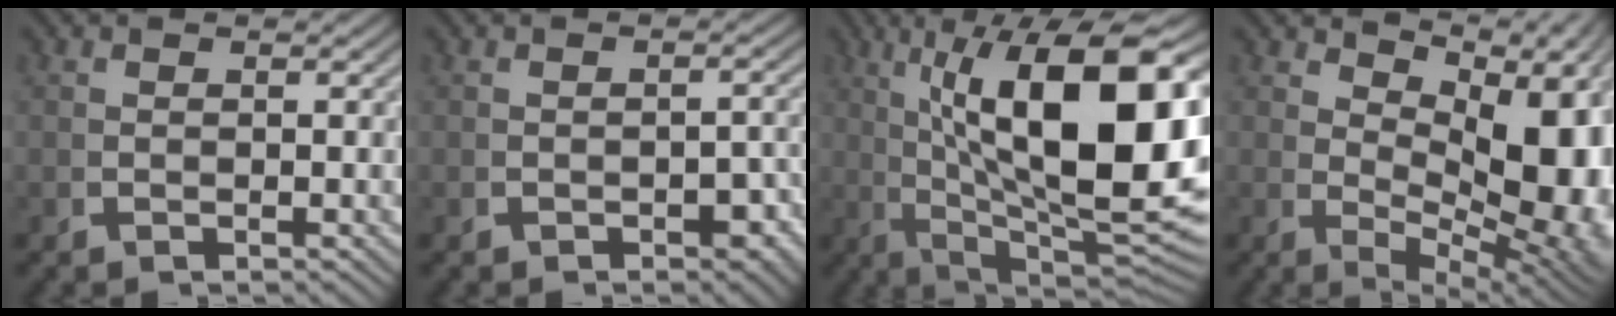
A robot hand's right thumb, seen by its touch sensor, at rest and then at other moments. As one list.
[{"total": 2.0, "force": [-1.3, 0.9, 1.2], "torque": [-0.018, -0.010, -0.016]}, {"total": 18.2, "force": [0.7, 8.5, 16.0], "torque": [-0.249, -0.048, 0.048]}, {"total": 13.4, "force": [1.1, 6.9, 11.5], "torque": [-0.171, -0.038, 0.051]}]